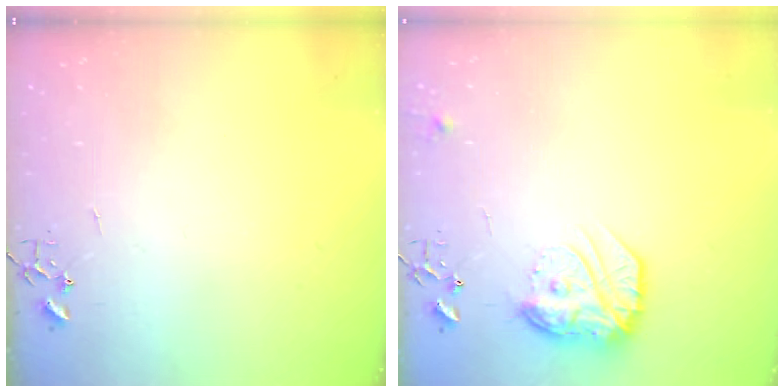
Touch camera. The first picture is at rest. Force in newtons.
{"total": 16.9, "press": 16.8, "slide": 1.4}